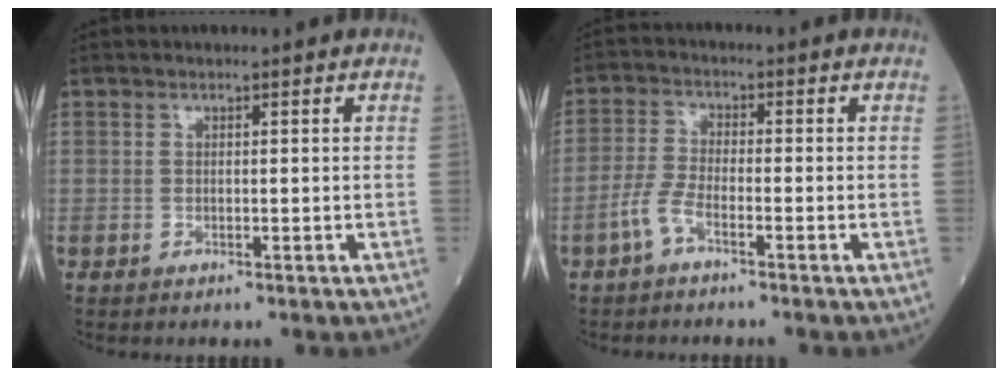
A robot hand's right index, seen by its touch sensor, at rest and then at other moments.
{"total": 3.7, "force": [-2.3, 0.8, 2.8], "torque": [-0.065, 0.001, -0.051]}